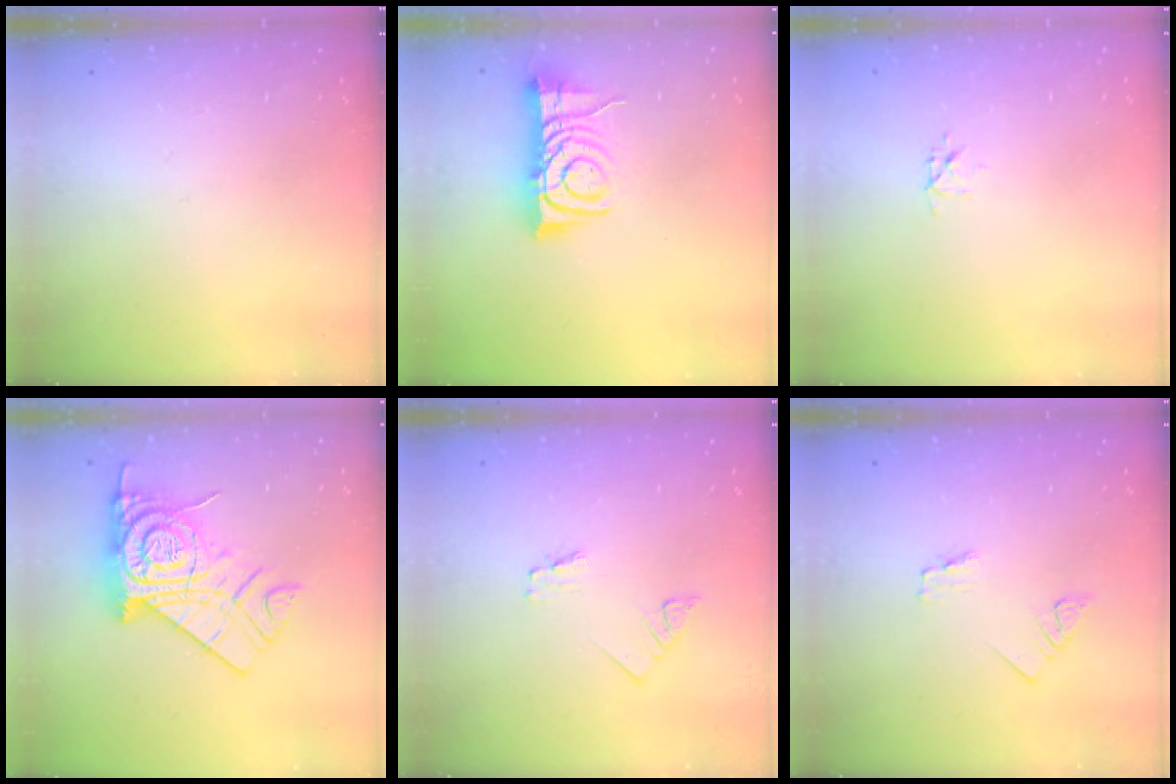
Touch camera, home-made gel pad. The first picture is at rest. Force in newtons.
{"total": 8.0, "press": 8.0, "slide": 0.7}
{"total": 3.2, "press": 3.2, "slide": 0.3}
{"total": 19.7, "press": 19.6, "slide": 1.7}
{"total": 1.2, "press": 1.2, "slide": 0.1}
{"total": 1.6, "press": 1.6, "slide": 0.1}